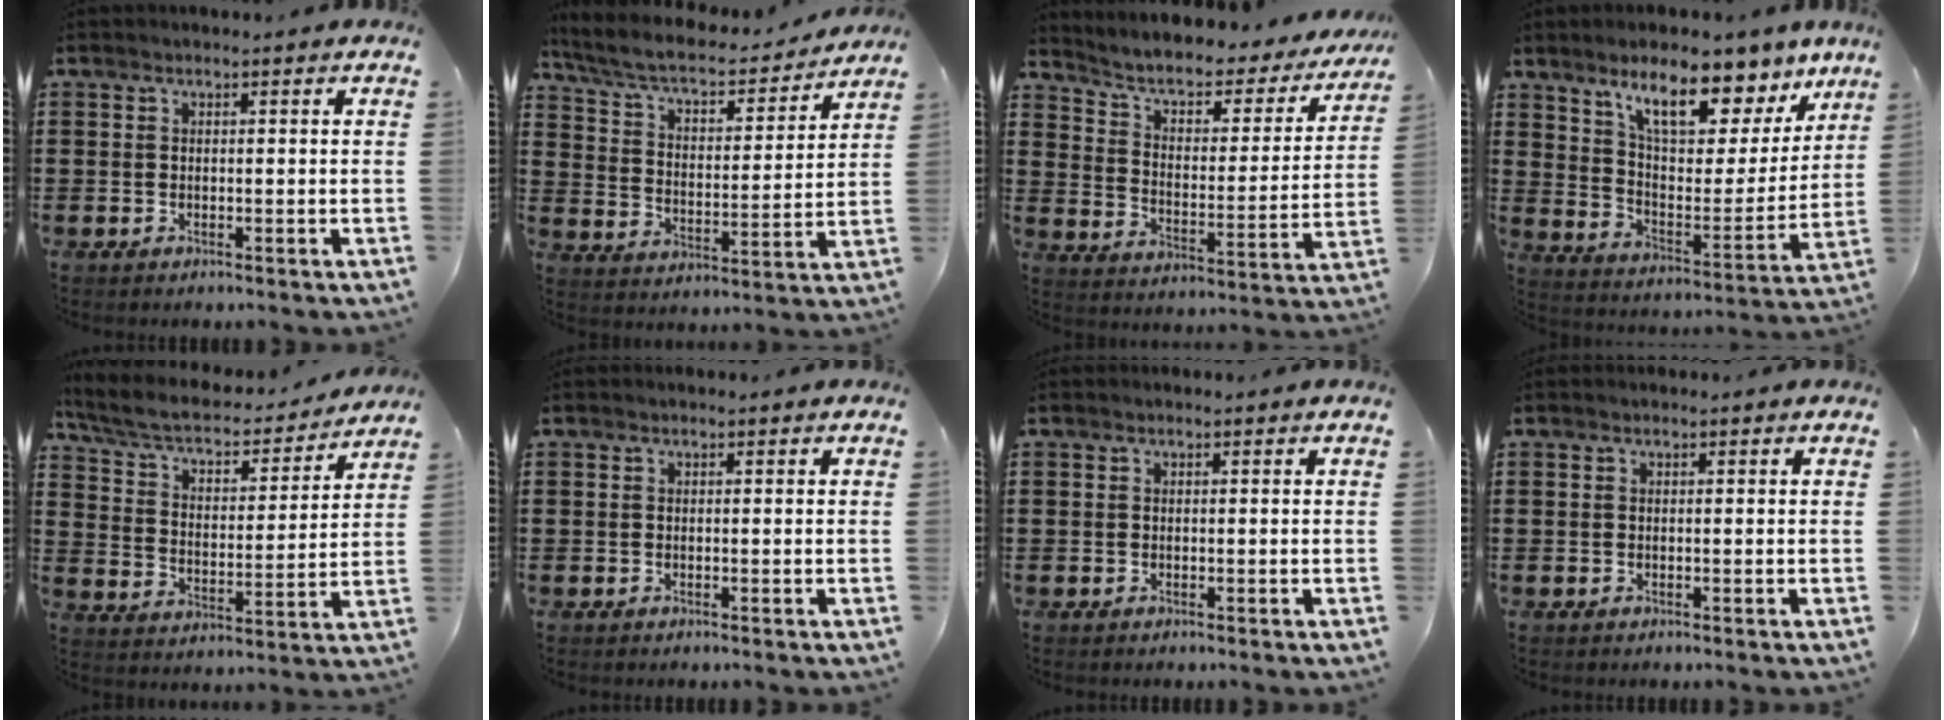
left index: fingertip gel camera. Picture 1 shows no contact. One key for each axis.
{"total": 5.9, "fx": 5.1, "fy": 1.2, "fz": 2.6, "tx": -0.075, "ty": -0.033, "tz": 0.082}
{"total": 4.5, "fx": 3.1, "fy": 1.9, "fz": 2.7, "tx": -0.068, "ty": -0.023, "tz": 0.043}
{"total": 12.0, "fx": 9.5, "fy": 3.2, "fz": 6.7, "tx": -0.135, "ty": -0.053, "tz": 0.161}
{"total": 5.6, "fx": 4.6, "fy": 1.5, "fz": 2.6, "tx": -0.072, "ty": -0.033, "tz": 0.075}
{"total": 0.0}
{"total": 0.0}
{"total": 0.0}